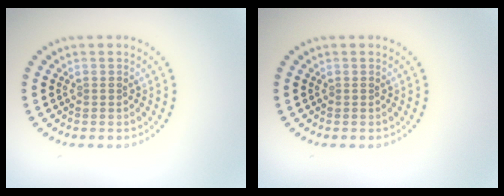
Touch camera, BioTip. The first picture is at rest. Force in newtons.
{"total": 0.0}